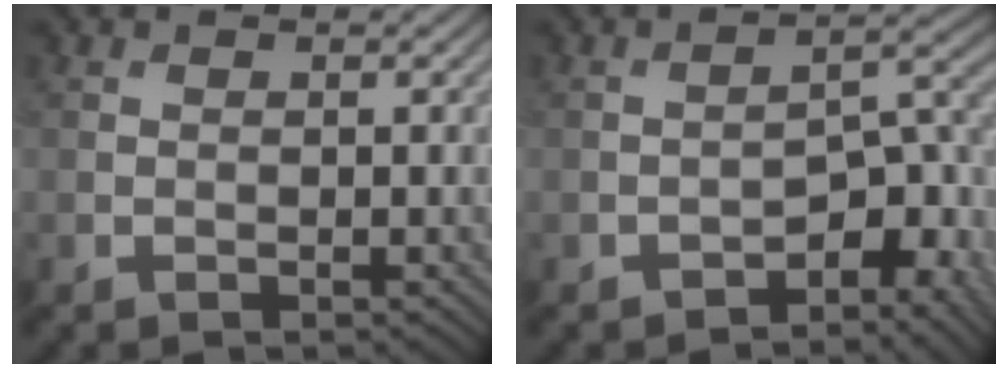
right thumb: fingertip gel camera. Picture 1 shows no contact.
{"total": 6.6, "force": [-4.1, 2.6, 4.5], "torque": [-0.051, 0.010, -0.070]}